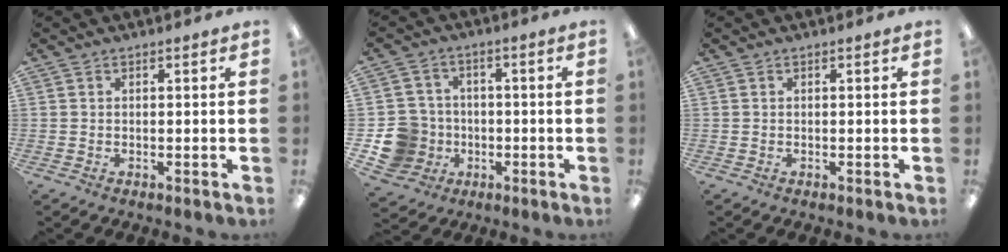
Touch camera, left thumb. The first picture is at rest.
{"total": 10.4, "force": [-2.8, 9.6, 2.7], "torque": [-0.079, 0.030, -0.041]}
{"total": 0.0}